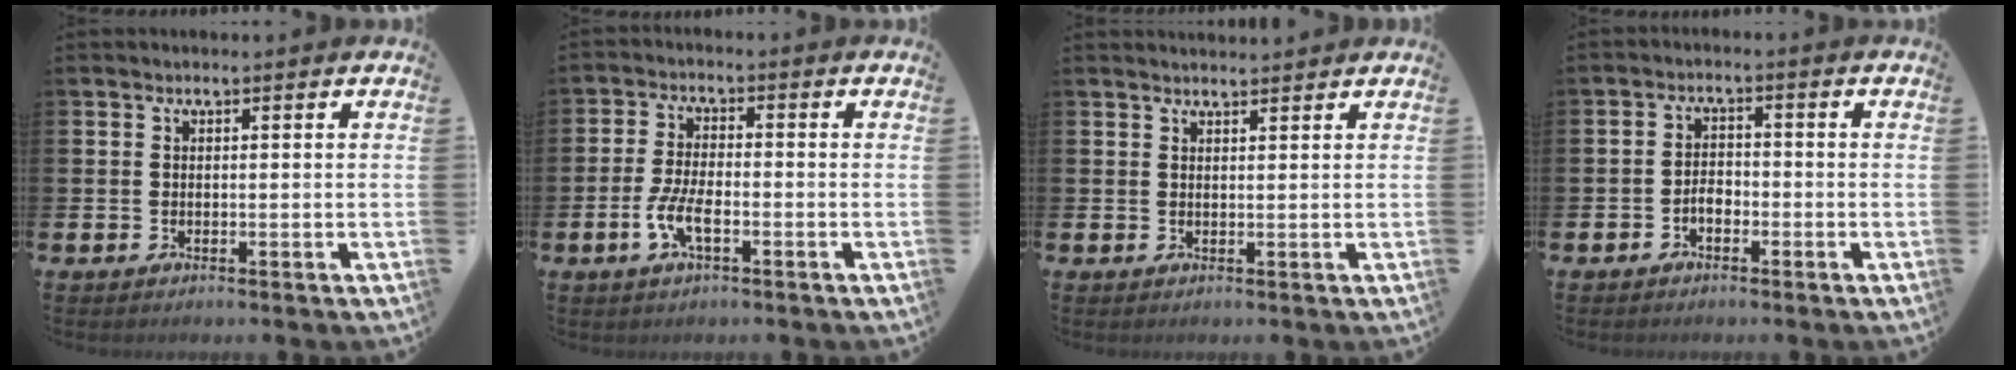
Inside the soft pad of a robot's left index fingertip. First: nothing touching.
{"total": 4.7, "force": [-1.9, 1.7, 4.0], "torque": [-0.078, 0.003, -0.037]}
{"total": 1.6, "force": [1.6, 0.0, 0.1], "torque": [0.013, -0.011, 0.026]}
{"total": 2.1, "force": [-1.2, 1.3, 1.1], "torque": [-0.015, 0.003, -0.028]}